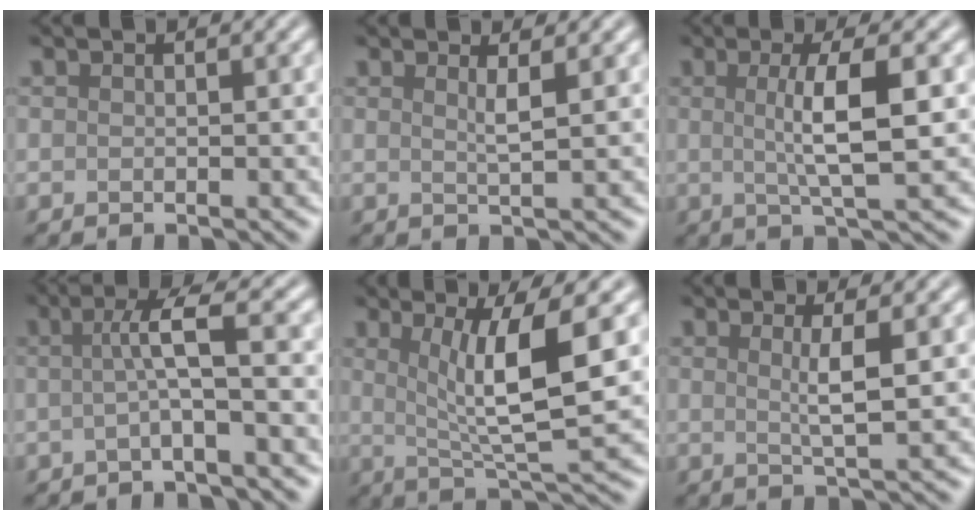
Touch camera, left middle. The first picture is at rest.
{"total": 1.6, "force": [0.7, 0.3, 1.4], "torque": [-0.019, -0.003, 0.006]}
{"total": 5.2, "force": [0.4, 1.2, 5.1], "torque": [-0.081, 0.003, 0.006]}
{"total": 3.7, "force": [-0.1, 0.5, 3.6], "torque": [-0.064, 0.002, -0.007]}
{"total": 7.1, "force": [1.4, 1.4, 6.8], "torque": [-0.110, -0.006, 0.027]}
{"total": 2.8, "force": [0.6, 0.5, 2.7], "torque": [-0.043, -0.003, 0.006]}